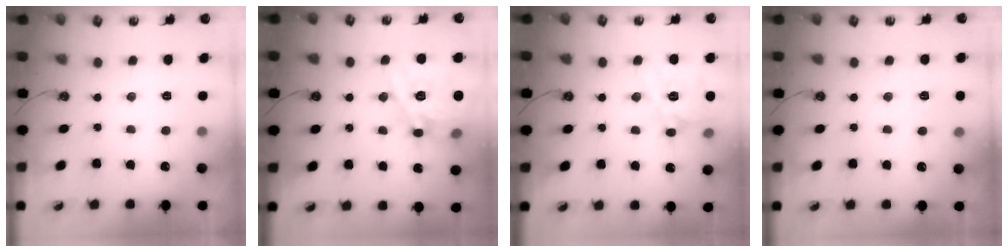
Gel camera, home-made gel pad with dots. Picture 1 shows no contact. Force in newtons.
{"total": 18.2, "press": 18.1, "slide": 1.6}
{"total": 13.5, "press": 13.4, "slide": 1.7}
{"total": 6.3, "press": 6.3, "slide": 0.6}